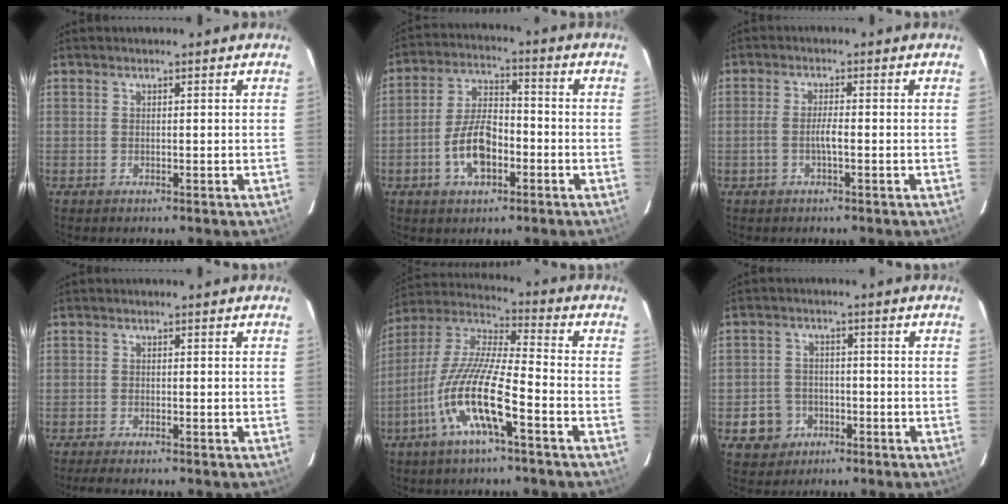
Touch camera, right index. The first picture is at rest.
{"total": 9.8, "force": [-3.7, 5.0, 7.6], "torque": [-0.153, 0.013, -0.062]}
{"total": 2.6, "force": [-0.9, 0.3, 2.4], "torque": [-0.051, 0.003, -0.018]}
{"total": 4.4, "force": [-3.7, 0.7, 2.1], "torque": [-0.048, -0.015, -0.064]}
{"total": 14.9, "force": [-6.5, 2.2, 13.2], "torque": [-0.265, -0.009, -0.132]}
{"total": 6.2, "force": [-2.7, 5.5, 1.1], "torque": [-0.037, 0.017, -0.037]}